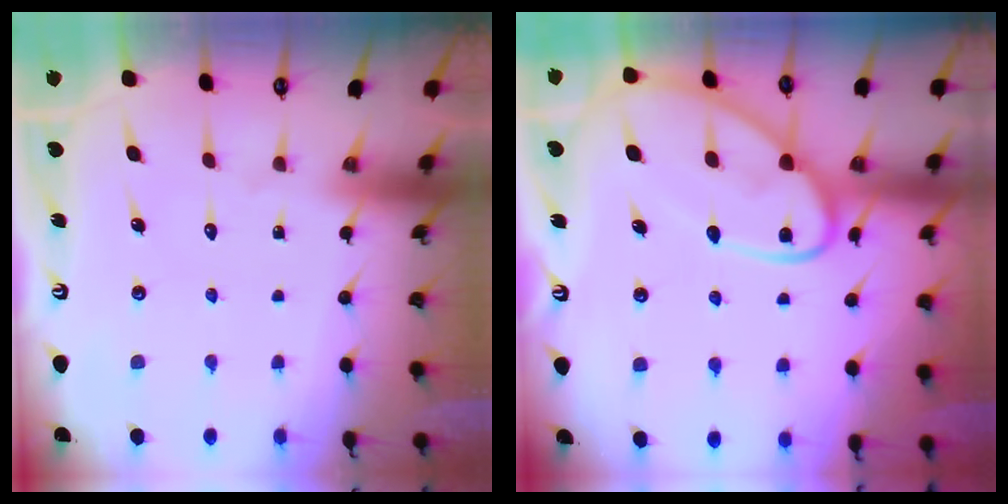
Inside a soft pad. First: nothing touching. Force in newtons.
{"total": 12.1, "press": 12.0, "slide": 1.1}